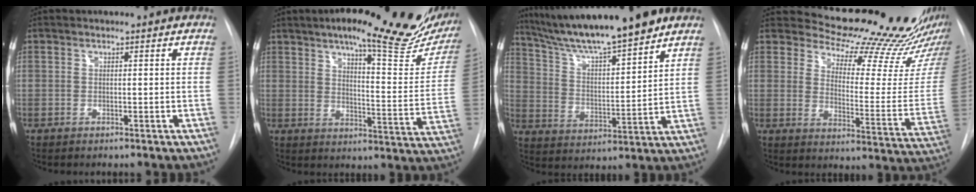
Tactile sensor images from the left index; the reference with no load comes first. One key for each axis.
{"total": 25.1, "fx": 18.5, "fy": 5.3, "fz": 16.0, "tx": -0.215, "ty": -0.013, "tz": 0.227}
{"total": 16.4, "fx": 13.9, "fy": 0.3, "fz": 8.7, "tx": -0.147, "ty": 0.005, "tz": 0.238}
{"total": 22.3, "fx": 20.4, "fy": 5.4, "fz": 7.3, "tx": -0.084, "ty": -0.094, "tz": 0.239}